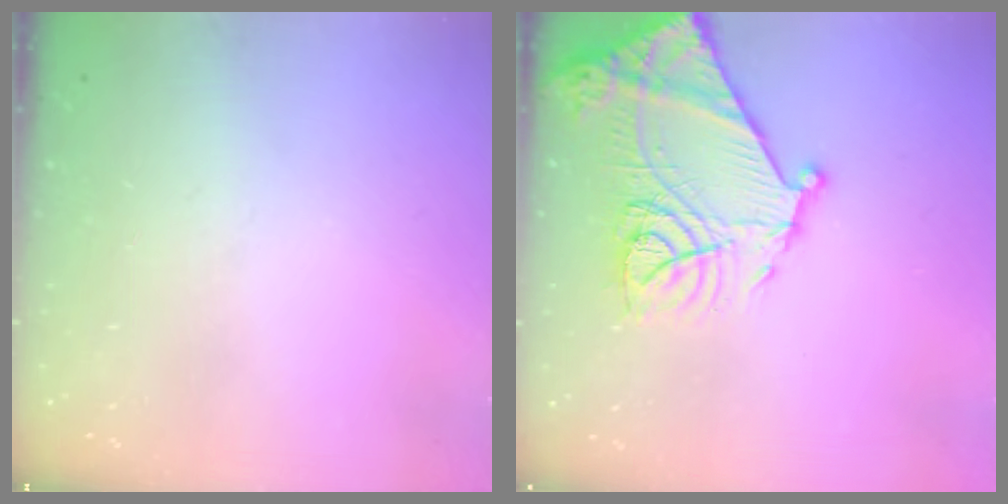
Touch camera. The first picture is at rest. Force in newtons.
{"total": 20.6, "press": 20.5, "slide": 1.8}